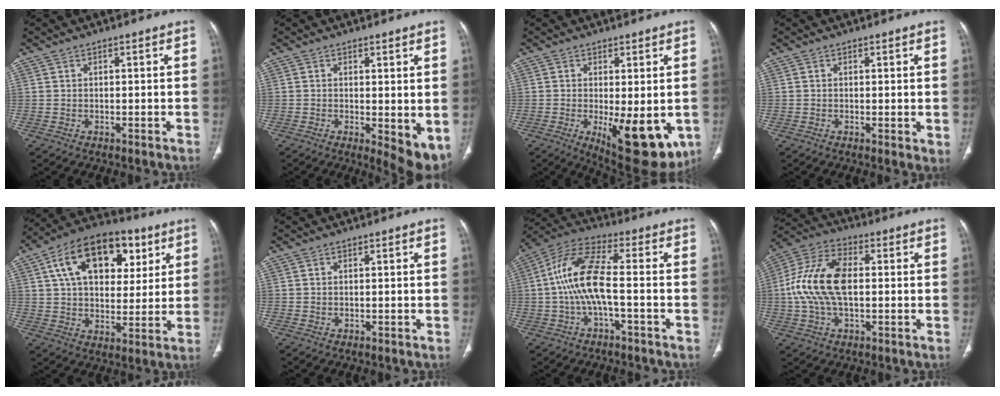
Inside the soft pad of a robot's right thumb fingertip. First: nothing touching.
{"total": 6.7, "force": [-0.5, 2.5, 6.2], "torque": [-0.083, -0.020, -0.003]}
{"total": 14.5, "force": [-3.6, 5.6, 12.8], "torque": [-0.160, -0.025, -0.034]}
{"total": 1.8, "force": [0.1, 0.6, 1.7], "torque": [-0.029, -0.009, 0.000]}
{"total": 19.7, "force": [7.4, 12.2, 13.5], "torque": [-0.184, -0.001, 0.115]}
{"total": 0.0}
{"total": 11.7, "force": [-1.4, 3.7, 11.0], "torque": [-0.241, 0.041, -0.030]}
{"total": 14.0, "force": [0.3, 7.8, 11.6], "torque": [-0.238, 0.027, 0.001]}